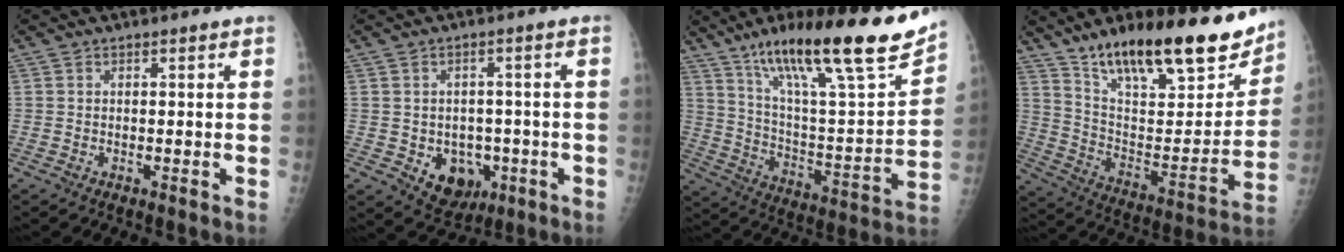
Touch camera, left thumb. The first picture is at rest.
{"total": 8.2, "force": [-2.5, 6.5, 4.3], "torque": [-0.028, 0.013, -0.020]}
{"total": 27.3, "force": [18.1, 5.4, 19.7], "torque": [-0.290, -0.053, 0.302]}
{"total": 27.3, "force": [19.3, 9.1, 17.0], "torque": [-0.225, -0.071, 0.309]}